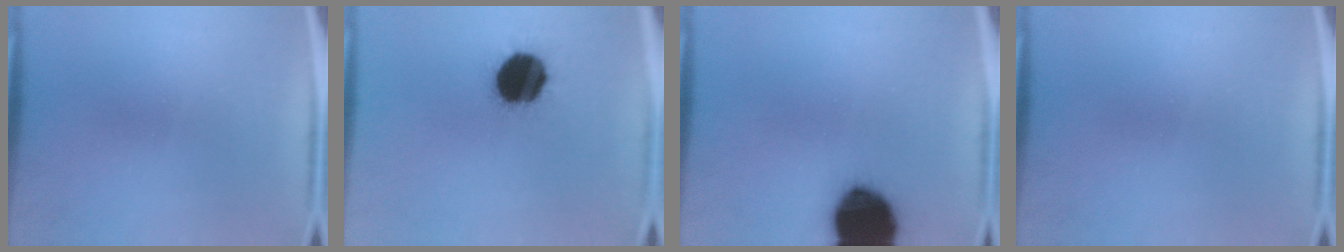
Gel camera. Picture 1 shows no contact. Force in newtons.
{"total": 16.7}
{"total": 19.6}
{"total": 0.0}